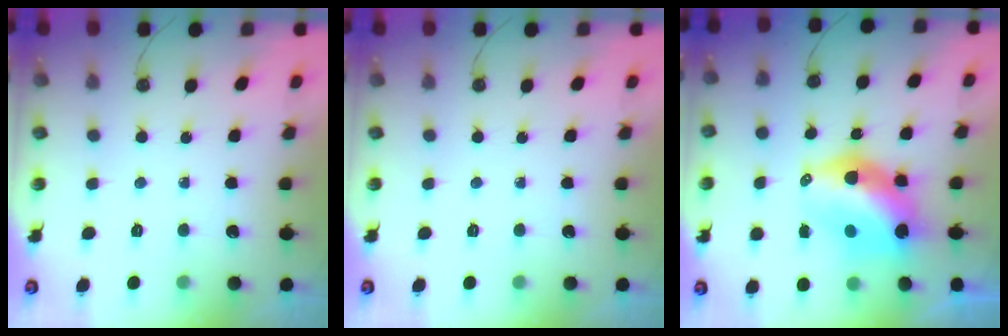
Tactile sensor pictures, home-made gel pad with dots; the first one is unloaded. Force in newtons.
{"total": 0.0}
{"total": 12.8, "press": 12.8, "slide": 1.4}